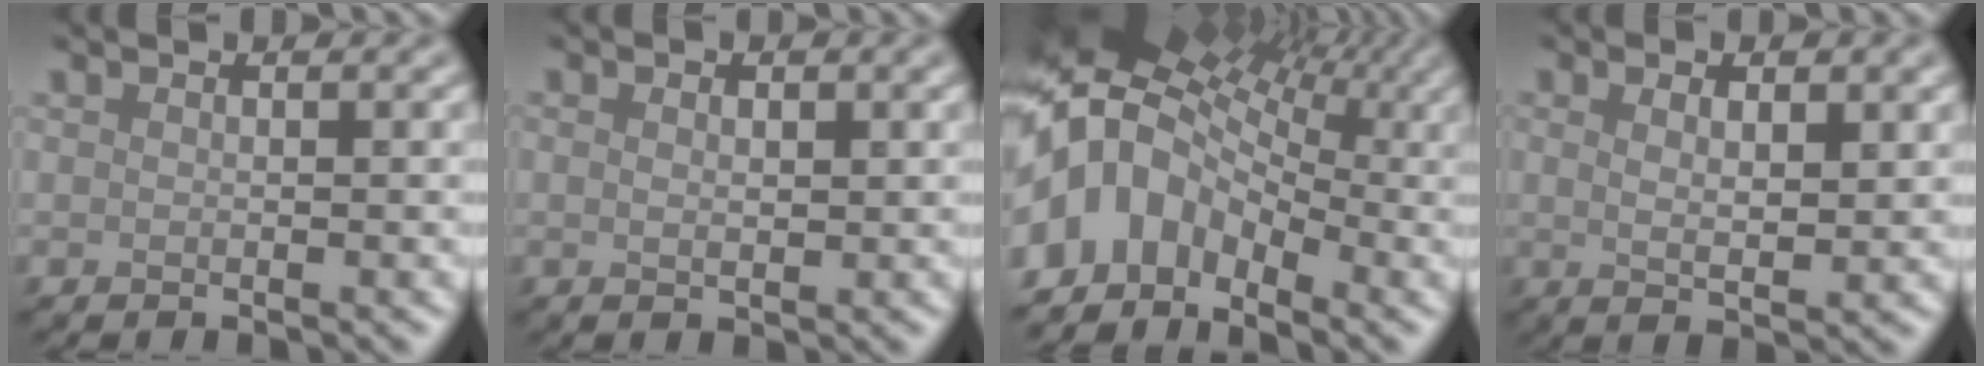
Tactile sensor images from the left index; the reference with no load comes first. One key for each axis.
{"total": 1.6, "fx": 0.6, "fy": 0.8, "fz": 1.3, "tx": -0.015, "ty": -0.001, "tz": 0.009}
{"total": 10.4, "fx": -1.6, "fy": 7.7, "fz": 6.8, "tx": -0.128, "ty": 0.012, "tz": -0.046}
{"total": 3.6, "fx": 1.4, "fy": 1.0, "fz": 3.2, "tx": -0.048, "ty": -0.001, "tz": 0.019}